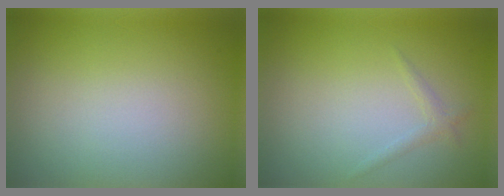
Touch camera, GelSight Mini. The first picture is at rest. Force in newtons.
{"total": 0.9, "press": 0.9, "slide": 0.1}